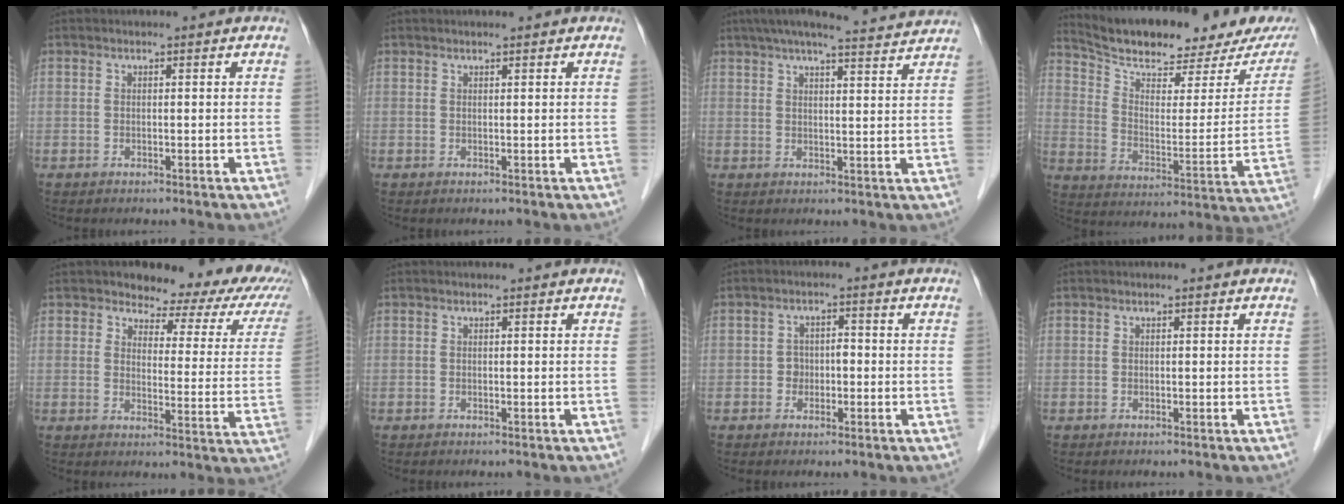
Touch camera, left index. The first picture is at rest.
{"total": 1.0, "force": [0.8, 0.0, 0.5], "torque": [-0.007, 0.009, 0.016]}
{"total": 14.6, "force": [13.3, 0.1, 5.9], "torque": [-0.100, 0.015, 0.173]}
{"total": 21.6, "force": [18.5, 4.4, 10.1], "torque": [-0.155, -0.025, 0.260]}
{"total": 15.2, "force": [12.3, 5.8, 6.9], "torque": [-0.046, -0.013, 0.117]}
{"total": 0.0}
{"total": 2.4, "force": [-0.7, 1.9, 1.2], "torque": [-0.016, 0.011, -0.012]}
{"total": 0.0}